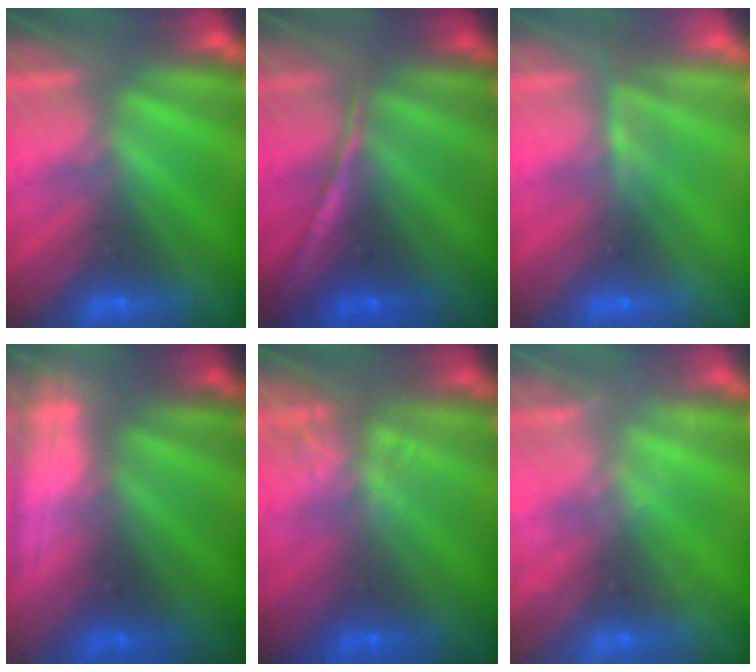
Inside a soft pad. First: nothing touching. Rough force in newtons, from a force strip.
{"total": 1.4}
{"total": 3.9}
{"total": 2.8}
{"total": 3.7}
{"total": 2.2}